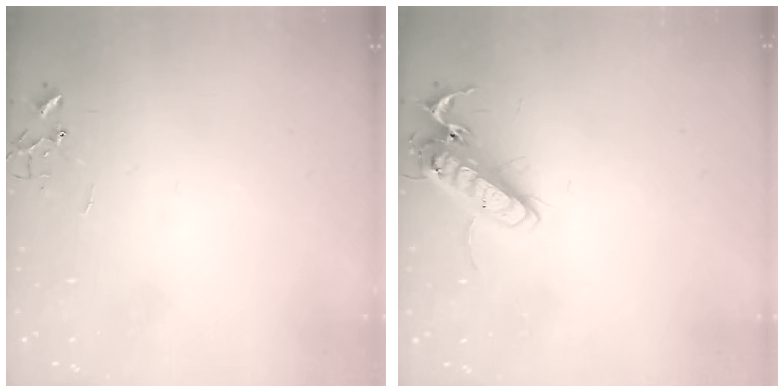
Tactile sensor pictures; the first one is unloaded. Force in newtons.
{"total": 15.0, "press": 14.7, "slide": 2.5}